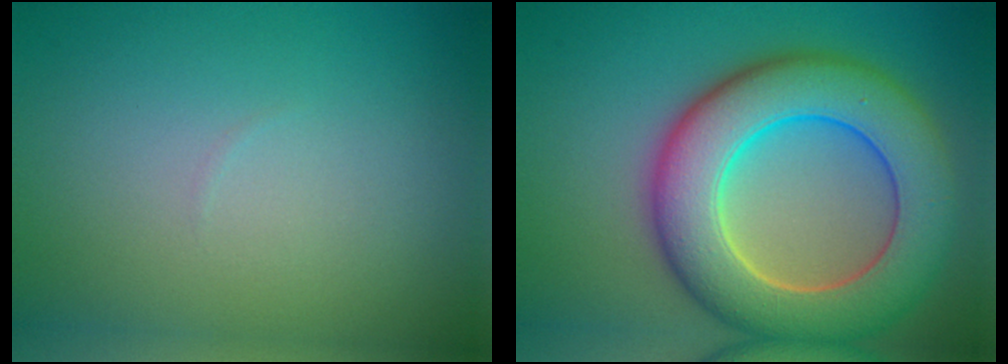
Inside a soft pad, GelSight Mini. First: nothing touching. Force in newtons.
{"total": 11.0, "press": 11.0, "slide": 0.9}